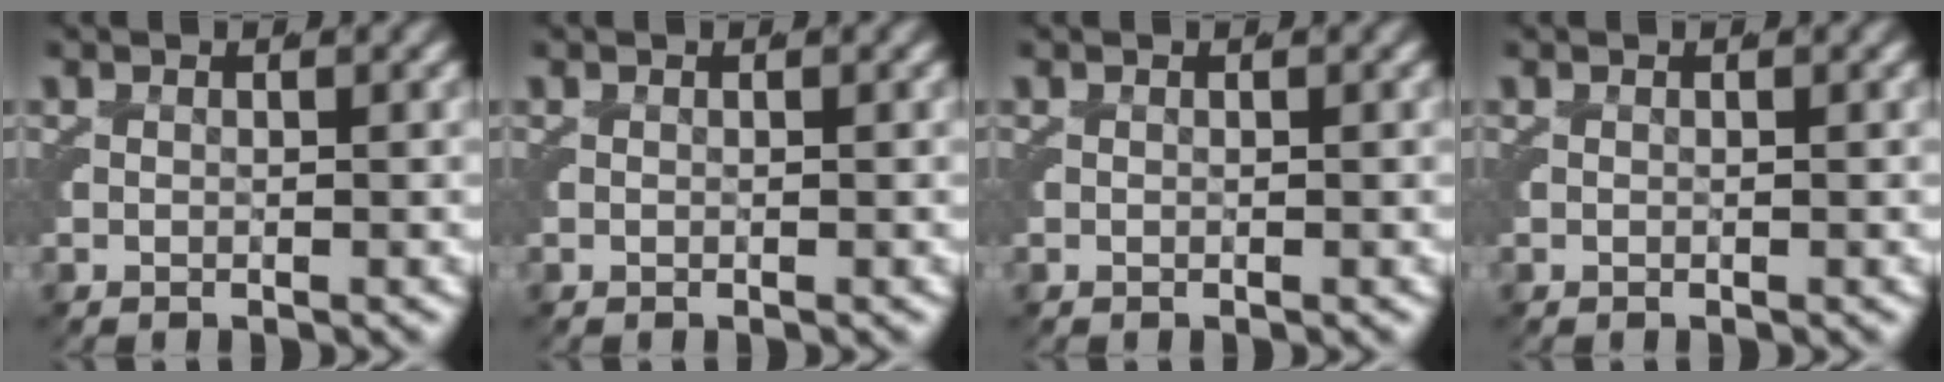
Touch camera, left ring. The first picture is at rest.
{"total": 0.0}
{"total": 0.0}
{"total": 0.0}